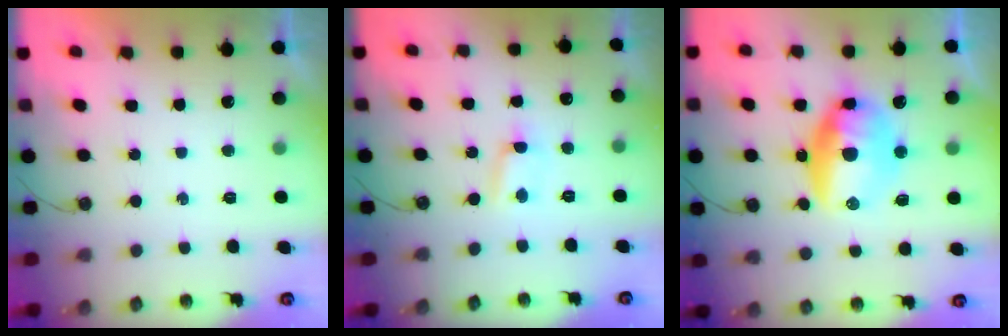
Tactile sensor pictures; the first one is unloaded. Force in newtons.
{"total": 2.5, "press": 2.5, "slide": 0.3}
{"total": 13.5, "press": 13.2, "slide": 2.9}